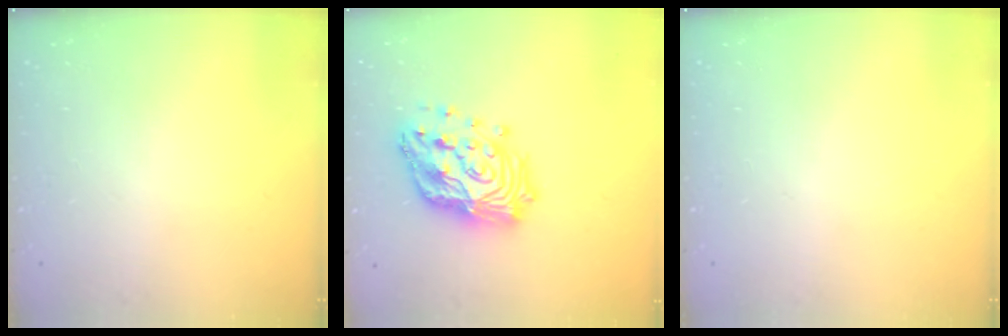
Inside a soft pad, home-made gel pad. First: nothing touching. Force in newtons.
{"total": 20.6, "press": 20.4, "slide": 2.2}
{"total": 0.0}